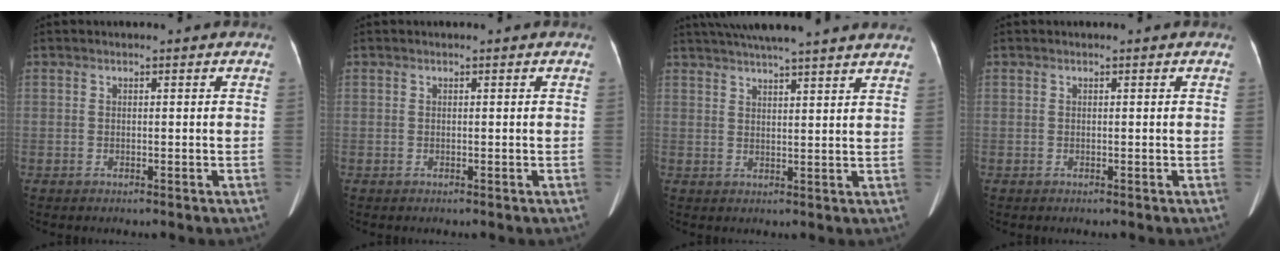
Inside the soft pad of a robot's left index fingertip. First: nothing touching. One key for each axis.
{"total": 0.0}
{"total": 19.3, "fx": 17.0, "fy": 0.5, "fz": 9.2, "tx": -0.155, "ty": 0.028, "tz": 0.224}
{"total": 0.0}